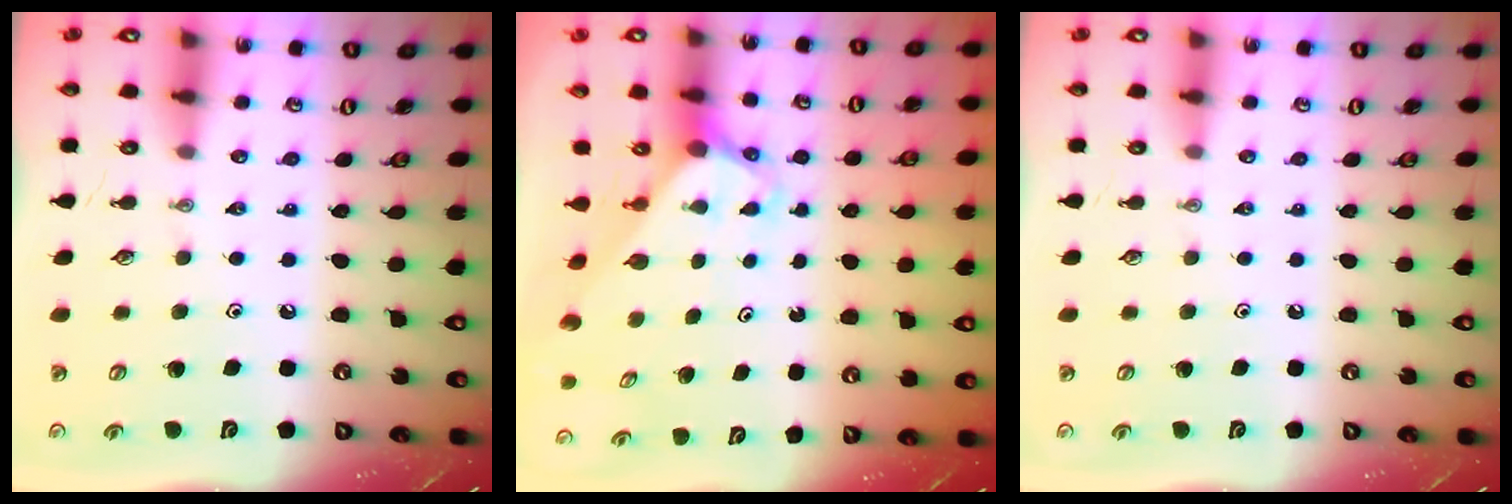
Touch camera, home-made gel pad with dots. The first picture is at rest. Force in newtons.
{"total": 3.0, "press": 3.0, "slide": 0.2}
{"total": 0.0}